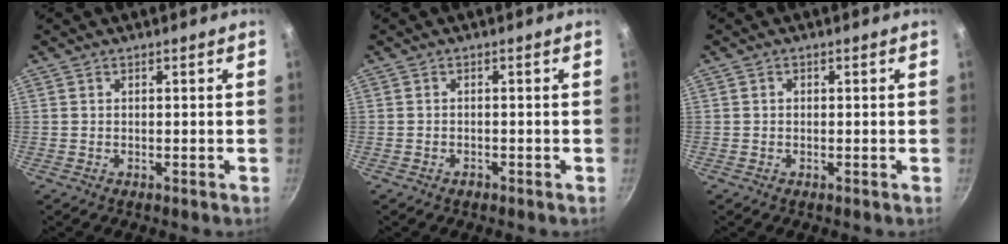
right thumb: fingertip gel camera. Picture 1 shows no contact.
{"total": 0.9, "force": [-0.7, 0.5, 0.3], "torque": [-0.009, 0.008, -0.010]}
{"total": 0.7, "force": [0.0, 0.7, 0.3], "torque": [-0.004, 0.005, -0.001]}